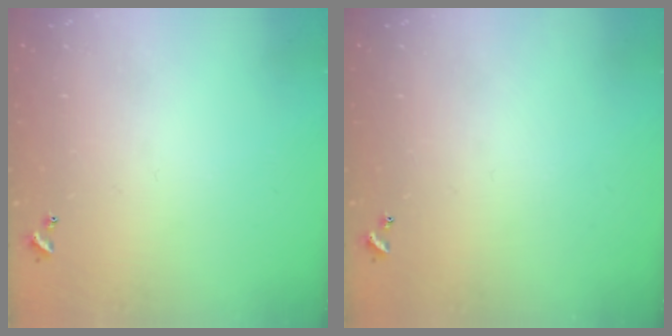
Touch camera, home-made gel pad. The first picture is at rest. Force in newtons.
{"total": 0.0}